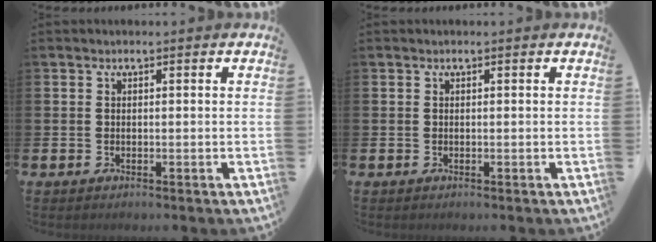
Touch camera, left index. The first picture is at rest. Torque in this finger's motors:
{"motor_torque": [0.00, 0.00, 0.00, 0.00]}